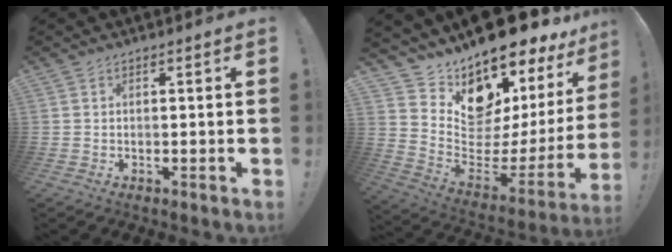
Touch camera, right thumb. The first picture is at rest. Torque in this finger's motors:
{"motor_torque": [0.01, 5.00, 0.45, 0.39, 0.10]}